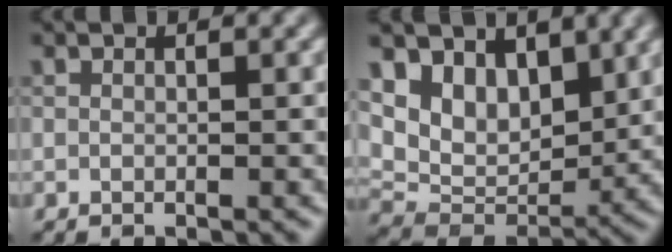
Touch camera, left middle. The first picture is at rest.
{"total": 6.6, "force": [3.5, 4.4, 3.3], "torque": [-0.060, -0.017, 0.057]}